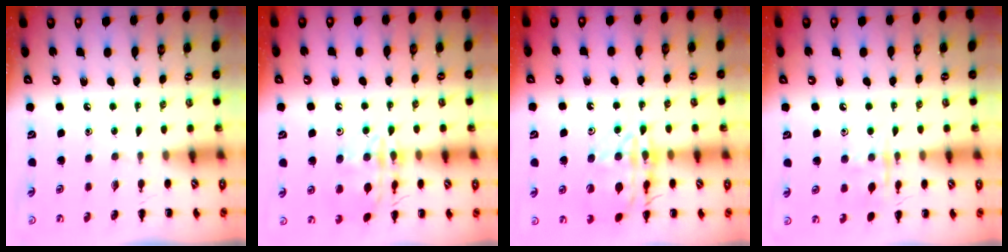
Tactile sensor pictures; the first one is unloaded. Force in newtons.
{"total": 14.6, "press": 14.6, "slide": 0.9}
{"total": 15.7, "press": 15.6, "slide": 1.6}
{"total": 9.0, "press": 9.0, "slide": 0.5}